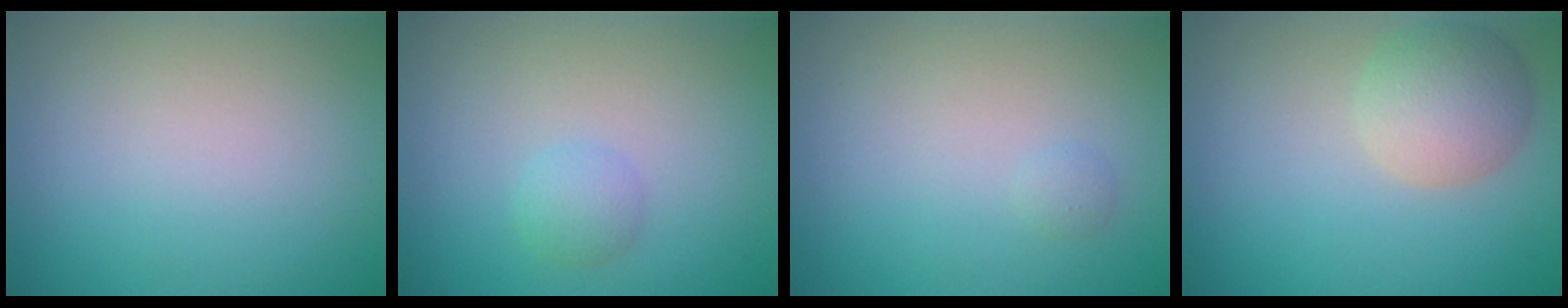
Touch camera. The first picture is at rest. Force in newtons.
{"total": 1.5, "press": 1.5, "slide": 0.1}
{"total": 0.6, "press": 0.6, "slide": 0.0}
{"total": 4.3, "press": 4.3, "slide": 0.4}